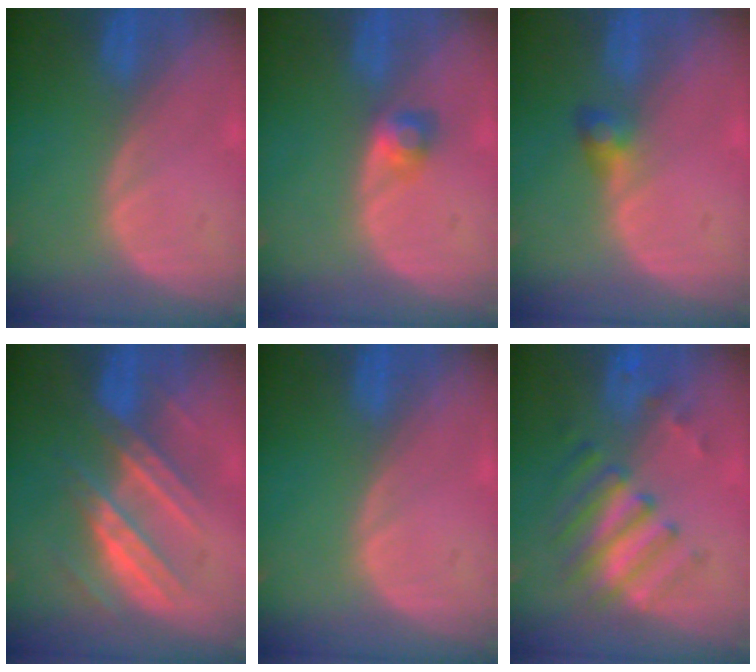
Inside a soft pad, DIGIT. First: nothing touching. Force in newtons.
{"total": 2.4, "press": 2.3, "slide": 0.9}
{"total": 2.5, "press": 2.5, "slide": 0.5}
{"total": 7.3, "press": 7.3, "slide": 1.0}
{"total": 0.0}
{"total": 7.8, "press": 6.9, "slide": 3.6}